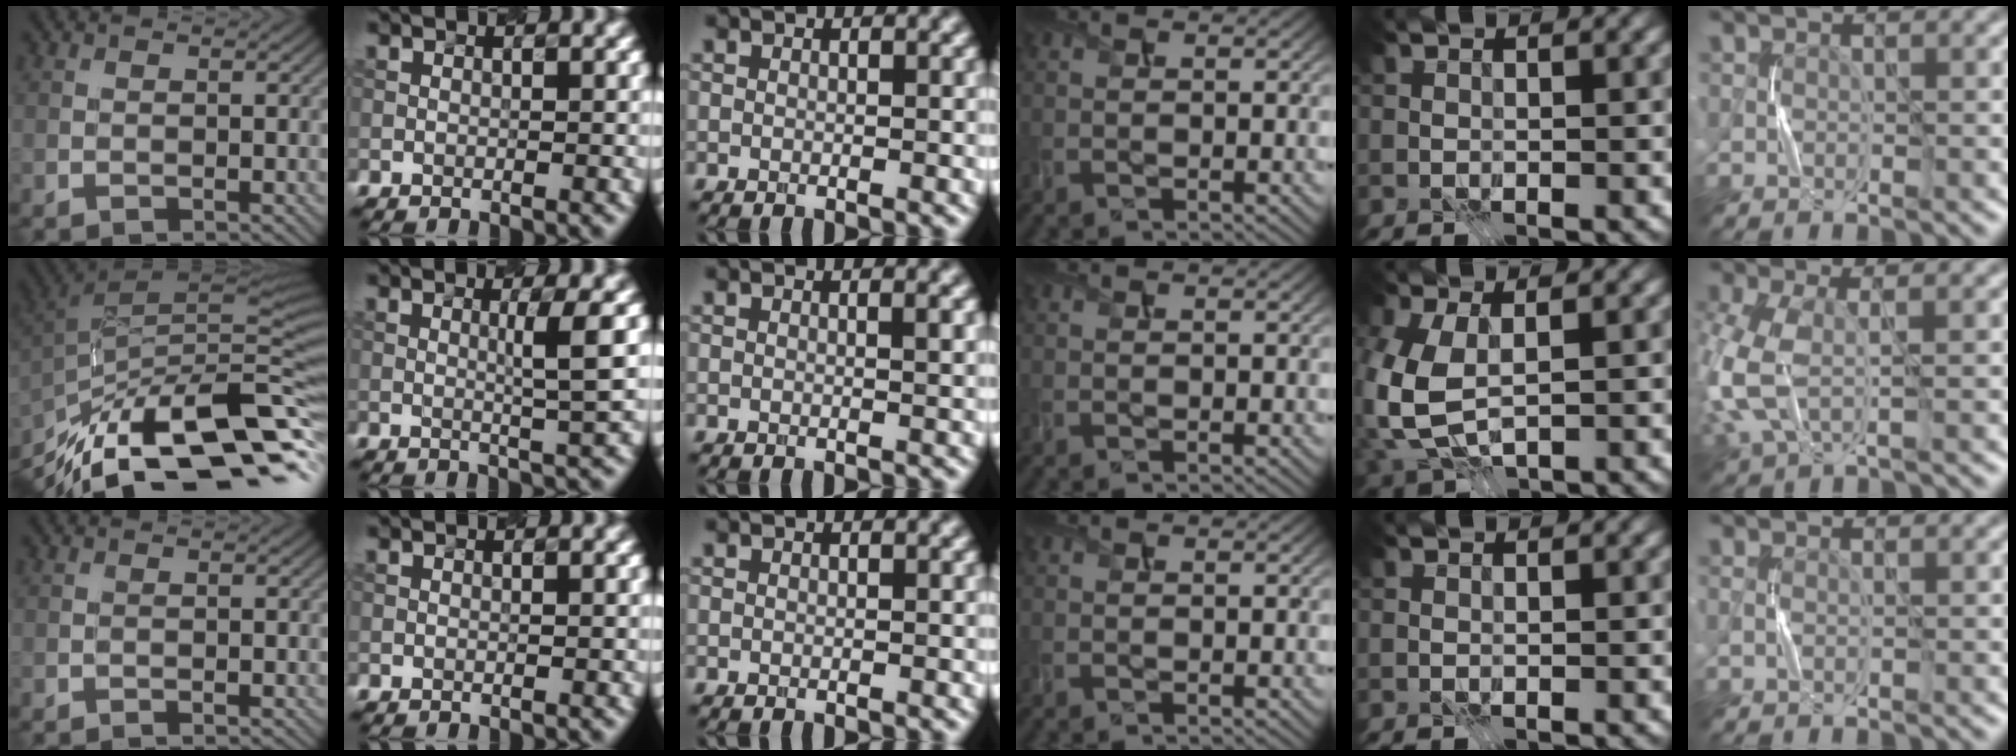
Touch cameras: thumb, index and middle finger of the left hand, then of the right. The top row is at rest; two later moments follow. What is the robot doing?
{"motion": "press", "object": "syringe"}